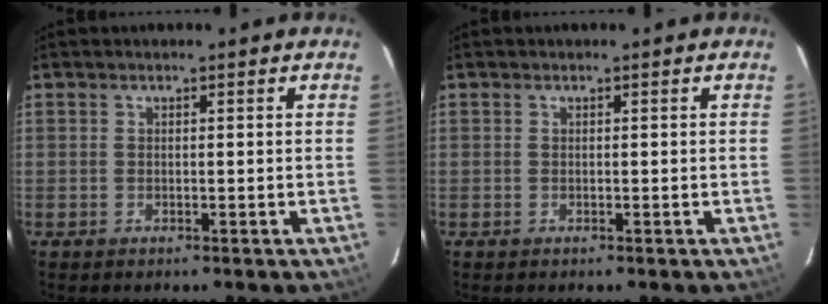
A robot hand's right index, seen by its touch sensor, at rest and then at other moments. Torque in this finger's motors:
{"motor_torque": [0.00, 0.00, 0.01, 0.00]}